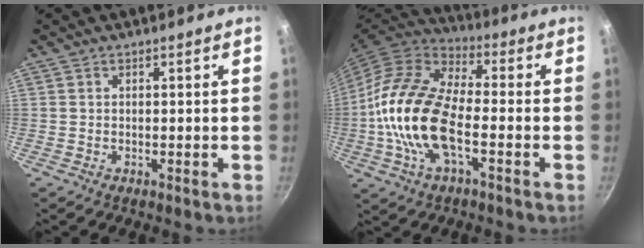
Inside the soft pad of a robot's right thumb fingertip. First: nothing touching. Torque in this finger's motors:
{"motor_torque": [-0.51, 1.65, 2.10, -0.67, 0.54]}